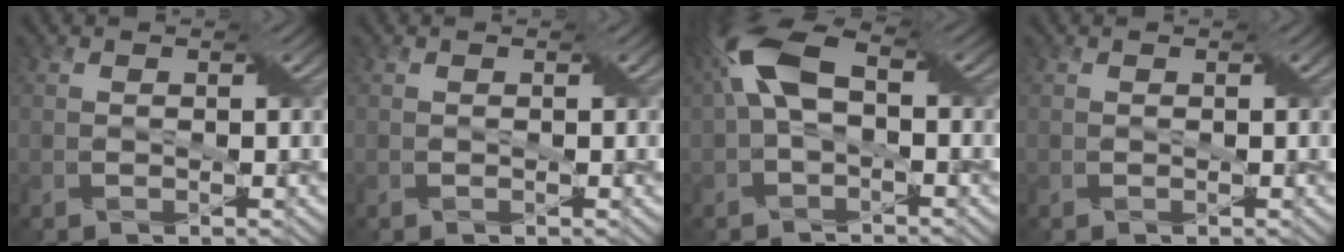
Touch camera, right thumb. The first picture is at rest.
{"total": 0.0}
{"total": 8.9, "force": [0.9, 4.5, 7.6], "torque": [-0.176, 0.028, 0.005]}
{"total": 0.0}